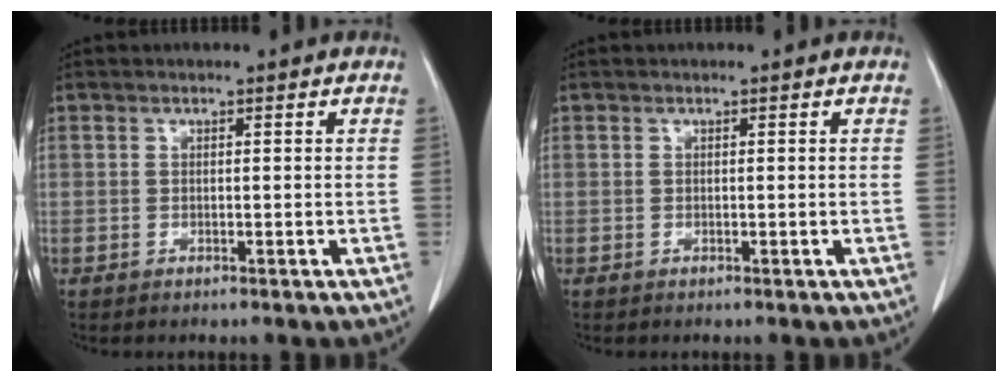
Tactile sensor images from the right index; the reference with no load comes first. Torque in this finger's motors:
{"motor_torque": [0.00, 0.00, 0.00, 0.00]}